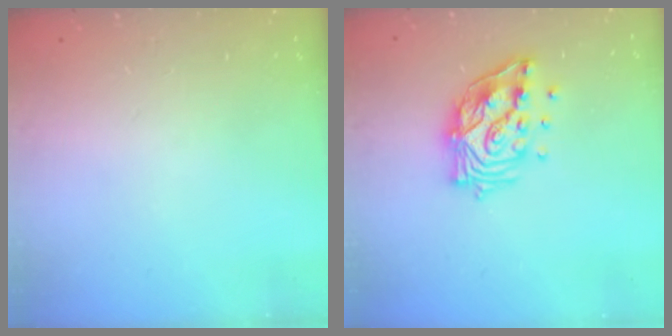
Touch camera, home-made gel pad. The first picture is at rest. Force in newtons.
{"total": 13.7, "press": 13.7, "slide": 1.2}